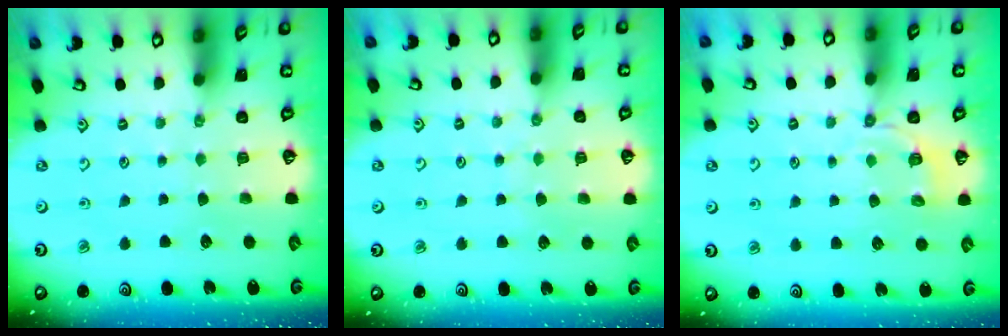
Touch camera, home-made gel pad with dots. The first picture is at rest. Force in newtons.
{"total": 2.6, "press": 2.6, "slide": 0.3}
{"total": 4.0, "press": 3.4, "slide": 1.9}